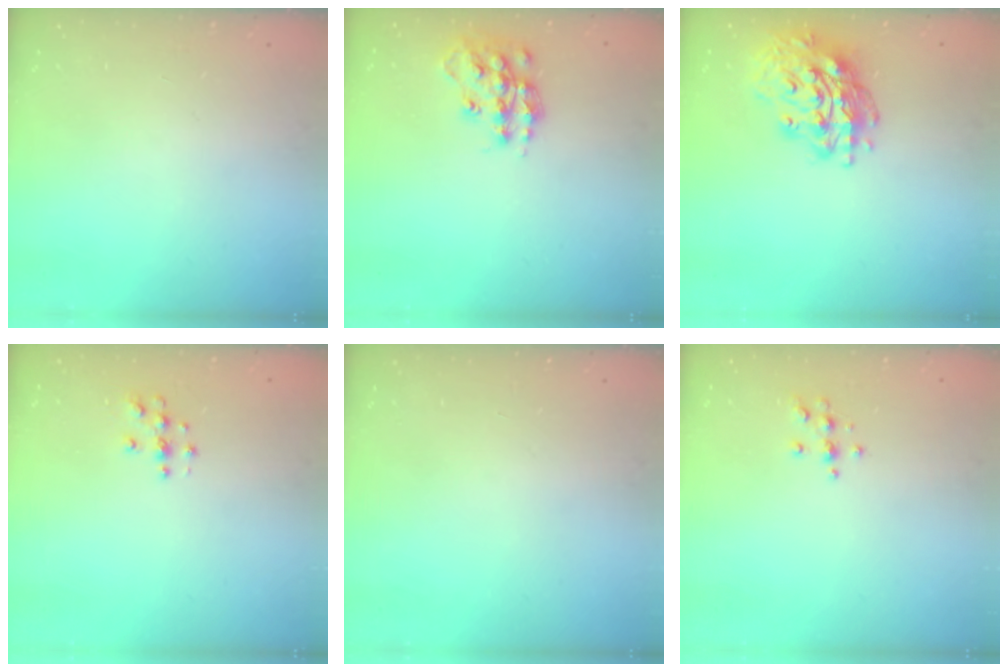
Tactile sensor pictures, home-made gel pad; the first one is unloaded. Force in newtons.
{"total": 14.6, "press": 14.6, "slide": 0.8}
{"total": 17.4, "press": 17.3, "slide": 1.8}
{"total": 3.7, "press": 3.7, "slide": 0.2}
{"total": 0.0}
{"total": 6.2, "press": 6.1, "slide": 1.3}